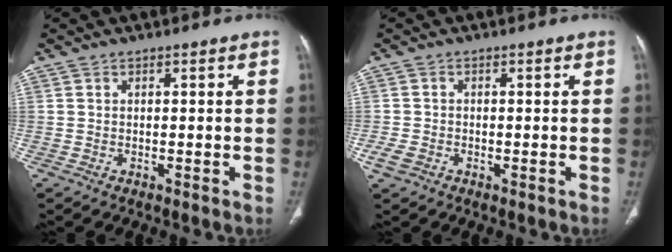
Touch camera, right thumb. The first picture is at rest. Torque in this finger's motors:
{"motor_torque": [1.29, 1.28, 0.38, -0.49, 0.01]}